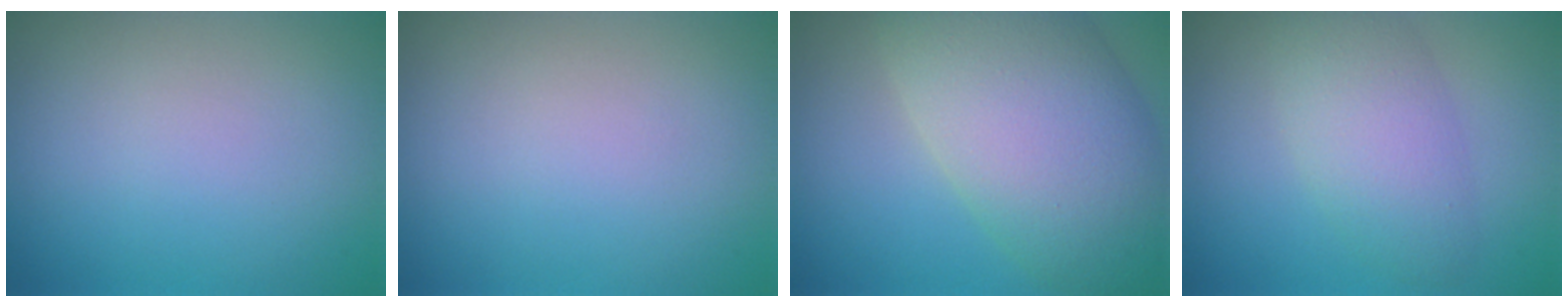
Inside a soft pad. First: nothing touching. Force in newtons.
{"total": 0.0}
{"total": 11.8, "press": 11.8, "slide": 0.5}
{"total": 4.6, "press": 4.6, "slide": 0.2}